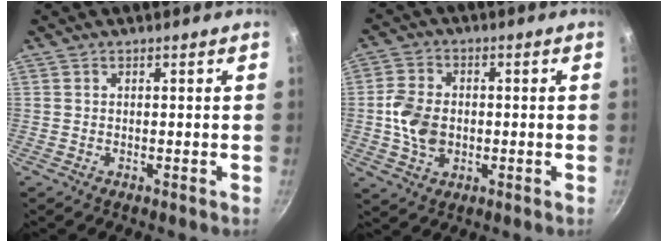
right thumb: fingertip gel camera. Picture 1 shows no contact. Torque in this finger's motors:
{"motor_torque": [0.96, 1.31, 1.09, -0.21, 0.08]}